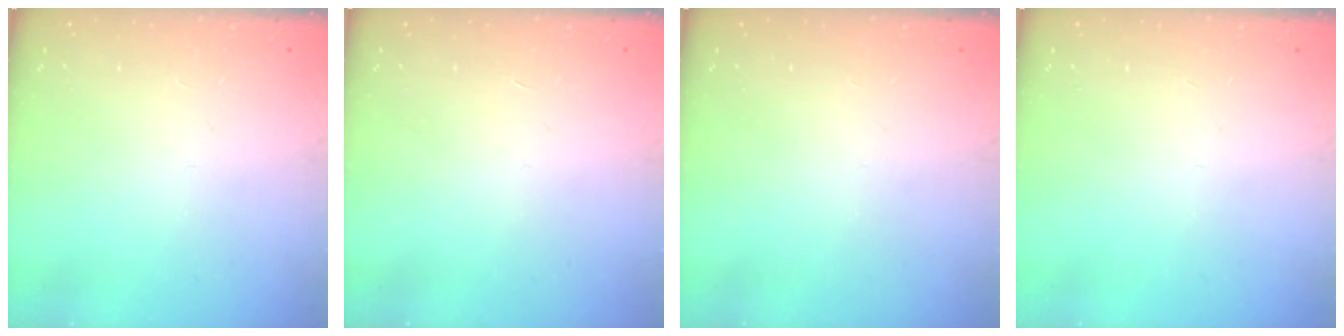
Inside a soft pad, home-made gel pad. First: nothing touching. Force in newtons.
{"total": 1.7, "press": 1.7, "slide": 0.1}
{"total": 0.0}
{"total": 0.0}